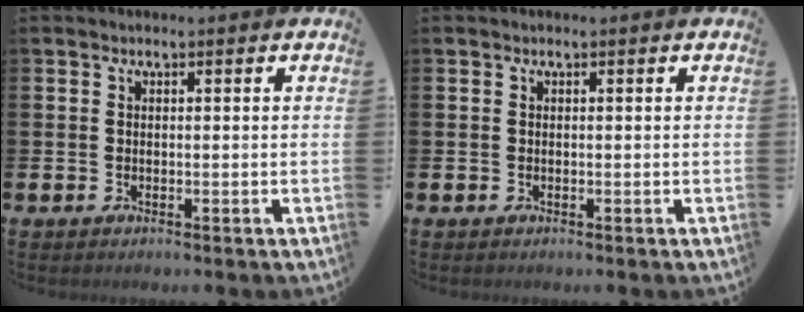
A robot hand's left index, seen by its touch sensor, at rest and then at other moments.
{"total": 0.0}